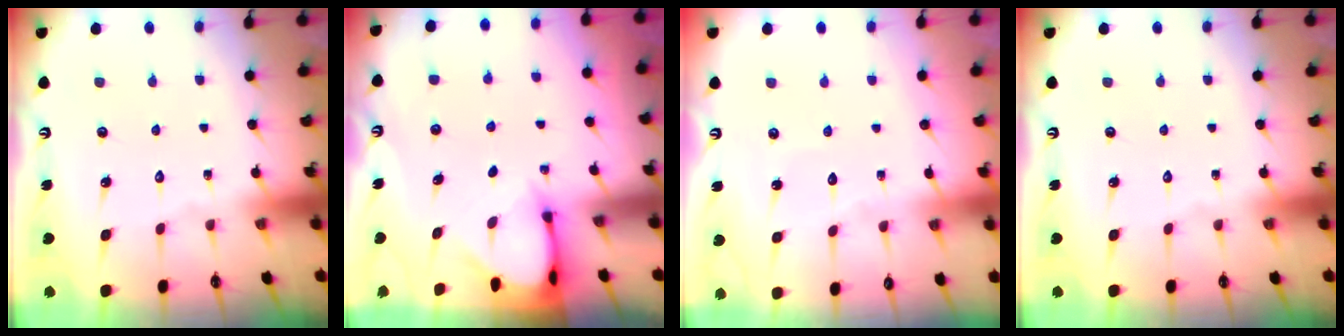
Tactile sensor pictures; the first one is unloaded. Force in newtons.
{"total": 3.1, "press": 3.1, "slide": 0.2}
{"total": 3.1, "press": 3.0, "slide": 0.3}
{"total": 0.0}